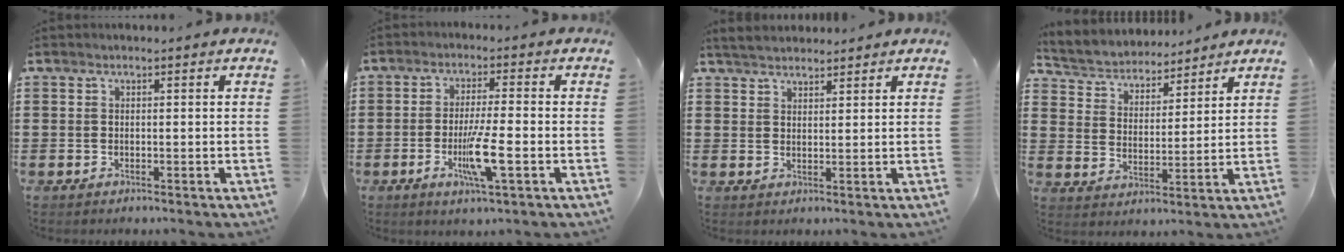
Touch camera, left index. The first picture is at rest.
{"total": 7.1, "force": [-2.2, 0.7, 6.7], "torque": [-0.129, -0.014, -0.043]}
{"total": 2.9, "force": [2.8, 0.6, 0.4], "torque": [-0.016, 0.000, 0.053]}
{"total": 4.3, "force": [4.1, 1.1, -0.3], "torque": [-0.021, -0.030, 0.068]}